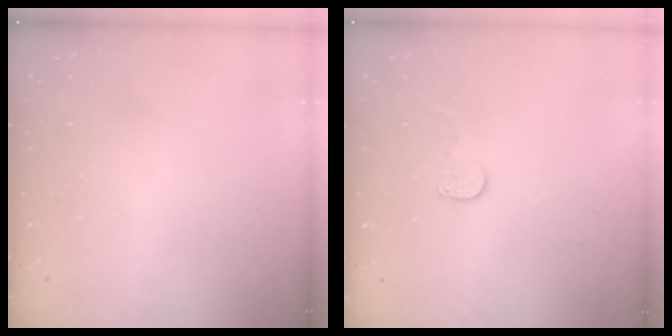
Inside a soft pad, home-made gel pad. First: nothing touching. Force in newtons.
{"total": 6.0, "press": 5.9, "slide": 0.5}